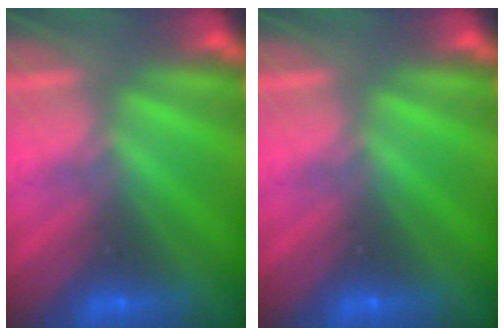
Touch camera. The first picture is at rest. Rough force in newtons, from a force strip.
{"total": 0.0}